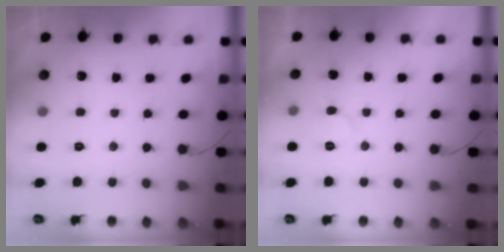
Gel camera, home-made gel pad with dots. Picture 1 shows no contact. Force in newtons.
{"total": 6.1, "press": 6.1, "slide": 0.5}